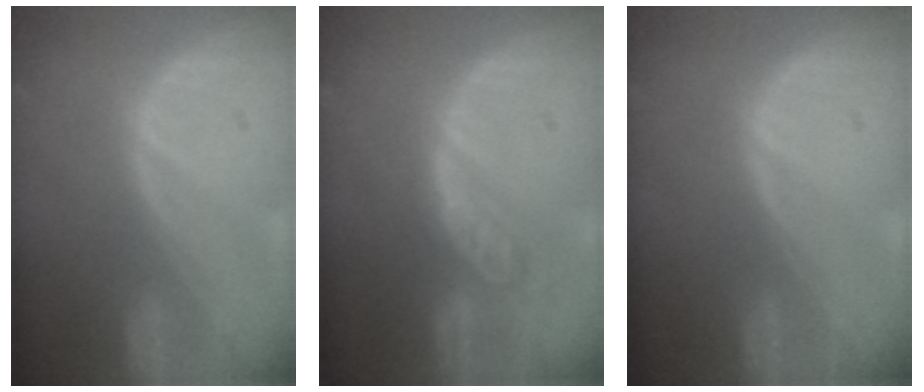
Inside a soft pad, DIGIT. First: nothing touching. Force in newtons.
{"total": 5.9, "press": 5.1, "slide": 2.9}
{"total": 0.0}